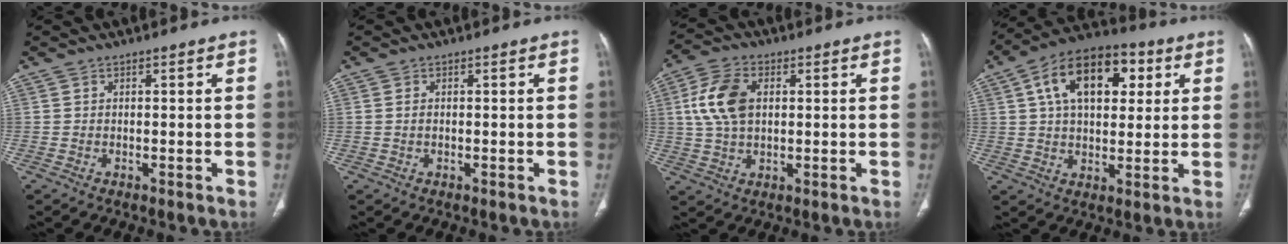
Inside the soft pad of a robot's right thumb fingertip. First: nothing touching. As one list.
[{"total": 0.9, "force": [0.1, 0.5, 0.7], "torque": [-0.018, 0.001, 0.003]}, {"total": 10.0, "force": [1.9, 6.3, 7.6], "torque": [-0.155, 0.008, 0.037]}, {"total": 17.5, "force": [5.6, 10.1, 13.1], "torque": [-0.183, 0.009, 0.083]}]